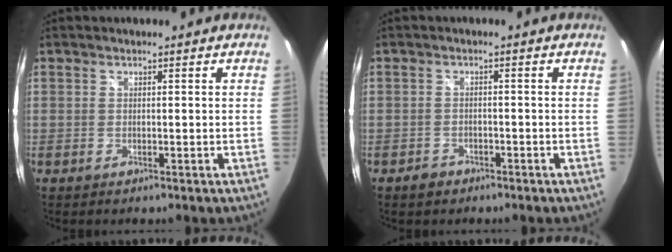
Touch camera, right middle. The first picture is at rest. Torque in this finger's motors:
{"motor_torque": [0.57, -0.50, 0.00, 0.00]}